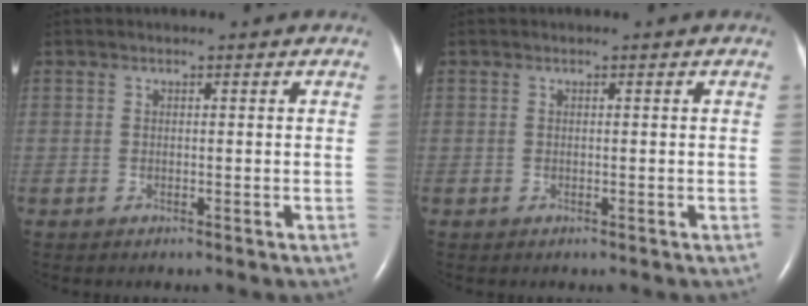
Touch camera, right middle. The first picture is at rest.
{"total": 0.0}